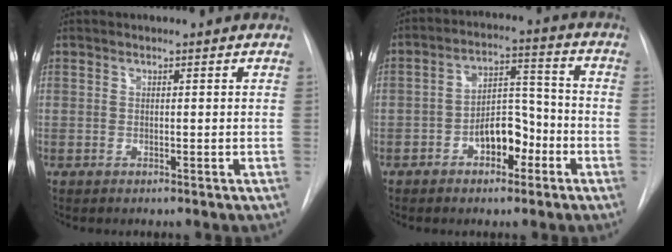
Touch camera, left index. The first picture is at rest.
{"total": 7.8, "force": [-4.9, 3.7, 4.9], "torque": [-0.081, 0.023, -0.077]}